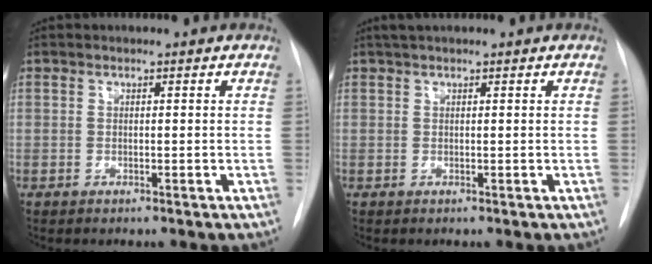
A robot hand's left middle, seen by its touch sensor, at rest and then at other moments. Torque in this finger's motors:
{"motor_torque": [0.11, -0.06, -0.13, -0.01]}